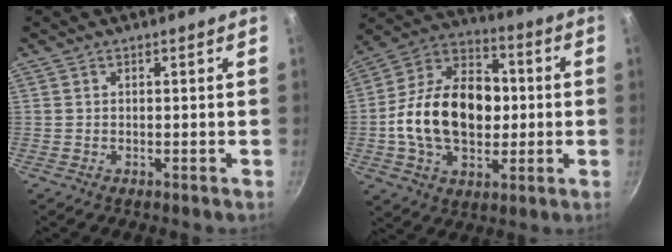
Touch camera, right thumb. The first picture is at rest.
{"total": 21.7, "force": [-0.7, 14.9, 15.7], "torque": [-0.236, 0.036, -0.022]}